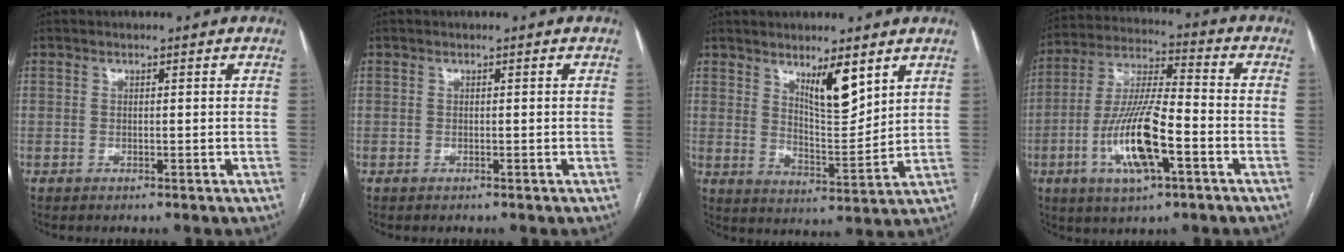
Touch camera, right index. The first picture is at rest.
{"total": 0.0}
{"total": 7.6, "force": [4.8, 1.7, 5.7], "torque": [-0.100, -0.014, 0.086]}
{"total": 14.3, "force": [-5.0, 3.0, 13.0], "torque": [-0.264, -0.004, -0.088]}